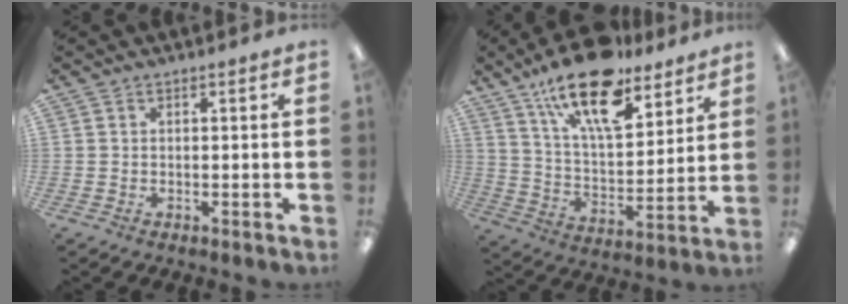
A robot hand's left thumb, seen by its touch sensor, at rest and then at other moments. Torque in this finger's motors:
{"motor_torque": [0.57, 0.62, 1.71, -1.06, 0.32]}